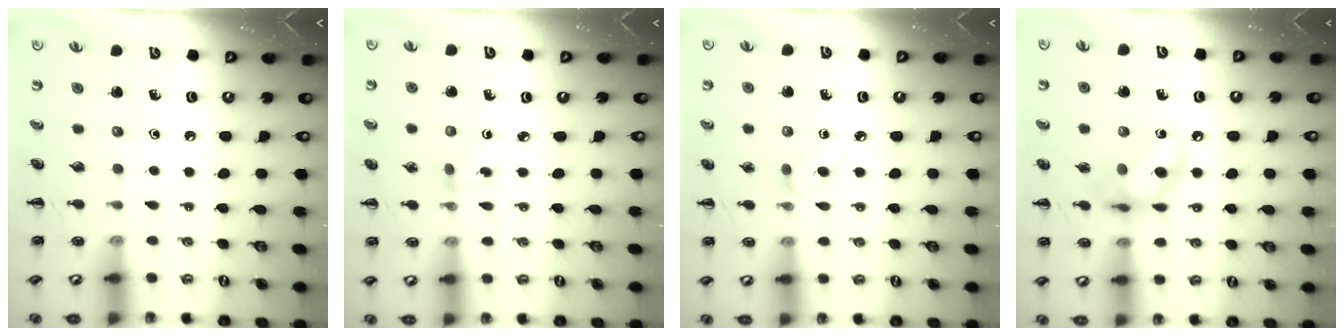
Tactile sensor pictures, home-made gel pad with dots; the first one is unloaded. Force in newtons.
{"total": 1.7, "press": 1.5, "slide": 0.8}
{"total": 4.0, "press": 3.8, "slide": 1.3}
{"total": 12.6, "press": 12.4, "slide": 2.2}